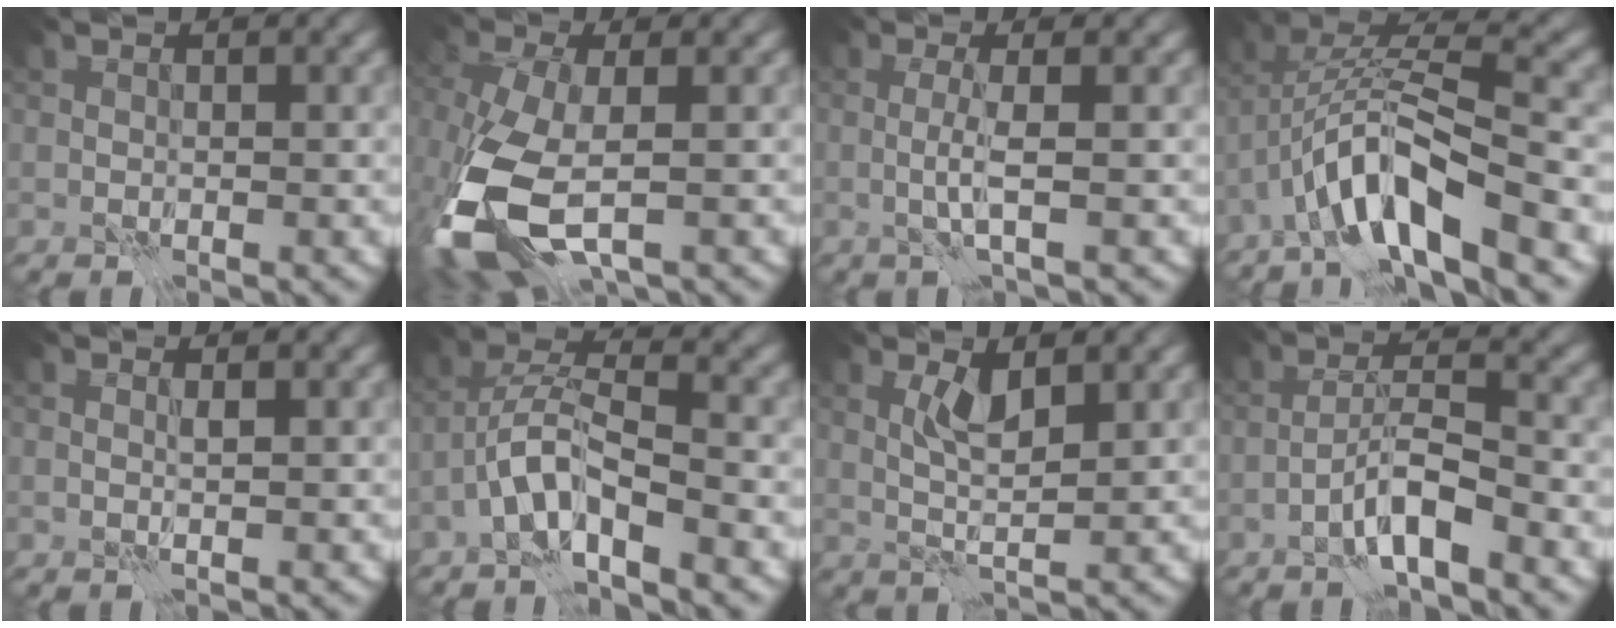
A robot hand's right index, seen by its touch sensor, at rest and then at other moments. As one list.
[{"total": 10.6, "force": [-3.8, 5.3, 8.3], "torque": [-0.216, -0.034, -0.070]}, {"total": 1.8, "force": [-0.2, -0.4, 1.7], "torque": [-0.039, 0.002, -0.010]}, {"total": 8.3, "force": [-4.1, 2.1, 6.8], "torque": [-0.117, 0.020, -0.084]}, {"total": 0.7, "force": [0.3, -0.6, 0.3], "torque": [-0.003, 0.005, 0.002]}, {"total": 4.8, "force": [-2.8, 0.8, 3.8], "torque": [-0.068, 0.015, -0.063]}, {"total": 2.3, "force": [1.0, 0.2, 2.0], "torque": [-0.041, 0.003, 0.020]}, {"total": 3.7, "force": [-2.5, 0.1, 2.8], "torque": [-0.048, 0.020, -0.053]}]